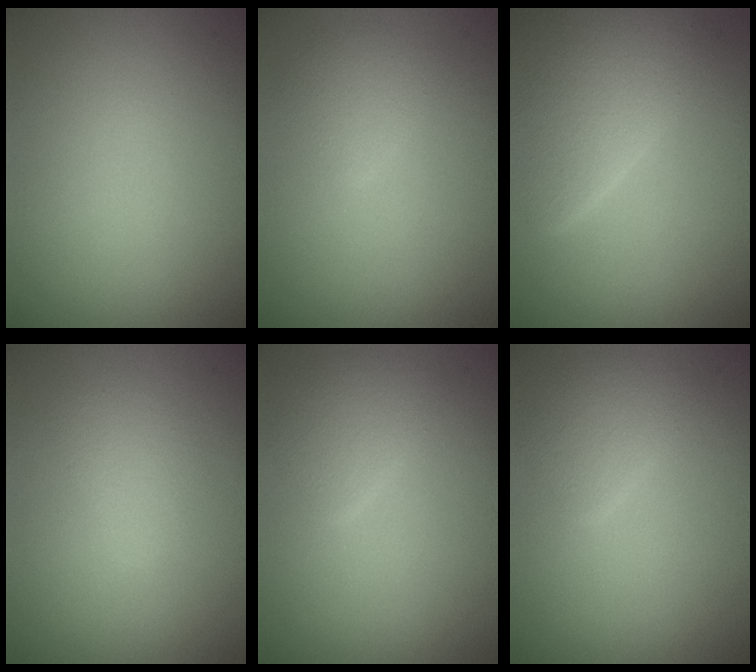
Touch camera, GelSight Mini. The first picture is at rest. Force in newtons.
{"total": 1.8, "press": 1.8, "slide": 0.0}
{"total": 5.2, "press": 5.2, "slide": 0.3}
{"total": 1.9, "press": 1.9, "slide": 0.1}
{"total": 2.4, "press": 2.4, "slide": 0.1}
{"total": 2.4, "press": 2.4, "slide": 0.1}